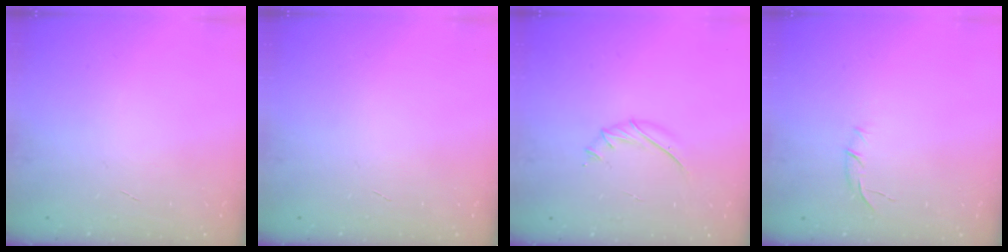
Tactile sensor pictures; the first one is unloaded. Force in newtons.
{"total": 0.0}
{"total": 5.9, "press": 5.8, "slide": 1.5}
{"total": 4.2, "press": 4.0, "slide": 1.1}